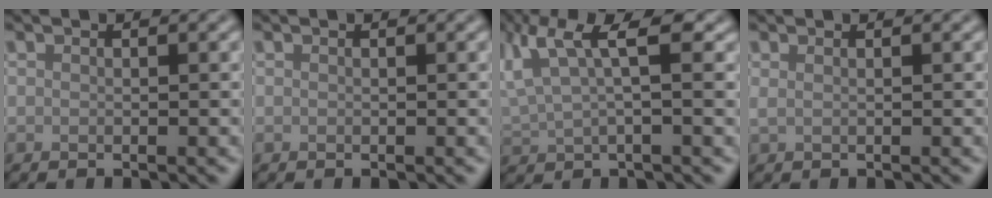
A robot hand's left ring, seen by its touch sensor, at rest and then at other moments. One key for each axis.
{"total": 0.0}
{"total": 5.9, "fx": 2.4, "fy": 2.0, "fz": 5.0, "tx": -0.107, "ty": 0.010, "tz": 0.046}
{"total": 0.8, "fx": 0.4, "fy": 0.4, "fz": 0.6, "tx": -0.008, "ty": -0.002, "tz": 0.001}